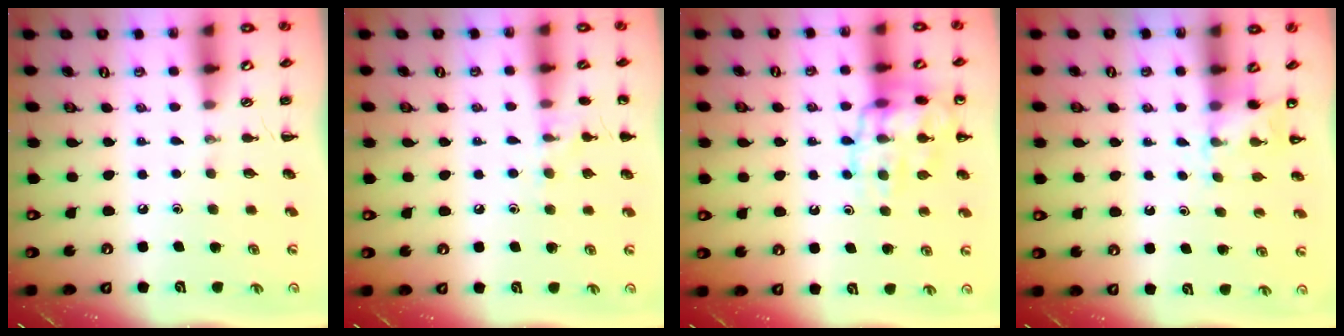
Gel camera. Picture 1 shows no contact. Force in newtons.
{"total": 8.7, "press": 8.5, "slide": 1.9}
{"total": 14.6, "press": 14.5, "slide": 1.3}
{"total": 6.0, "press": 5.9, "slide": 1.1}